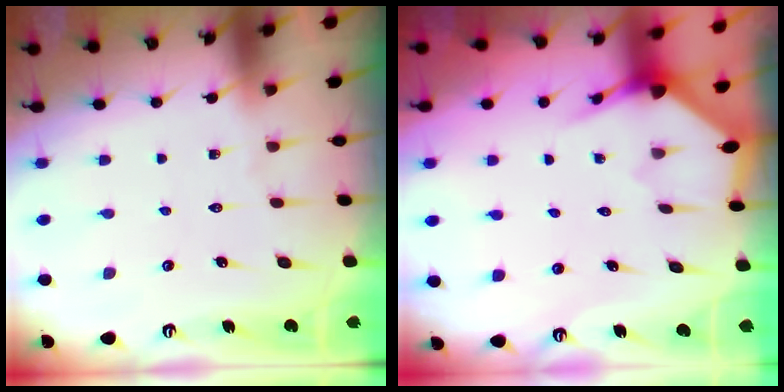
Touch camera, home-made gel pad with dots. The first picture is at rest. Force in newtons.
{"total": 3.2, "press": 3.2, "slide": 0.3}